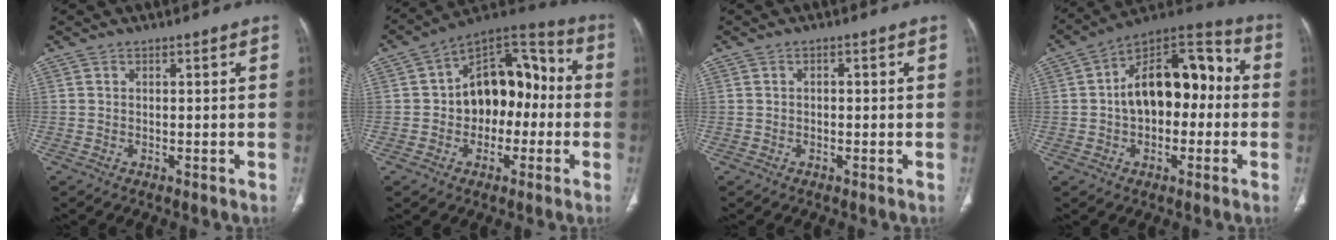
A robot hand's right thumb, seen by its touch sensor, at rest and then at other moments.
{"total": 16.2, "force": [-0.9, 11.0, 11.9], "torque": [-0.123, 0.052, -0.024]}
{"total": 0.9, "force": [-0.1, 0.6, 0.6], "torque": [-0.008, 0.003, -0.003]}
{"total": 17.9, "force": [0.0, 10.9, 14.2], "torque": [-0.182, 0.052, -0.010]}